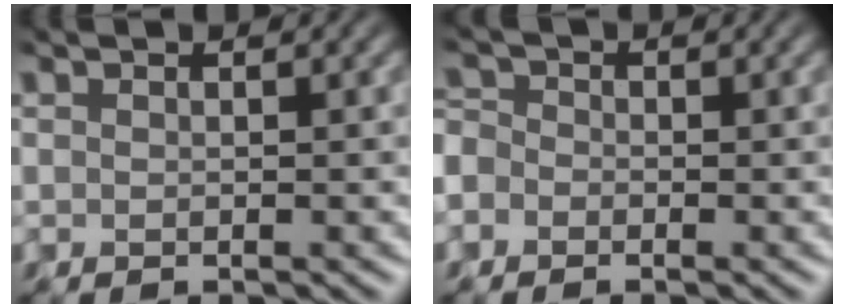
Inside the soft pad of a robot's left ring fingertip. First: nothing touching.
{"total": 2.5, "force": [-0.9, 2.2, 0.8], "torque": [-0.015, 0.015, -0.035]}